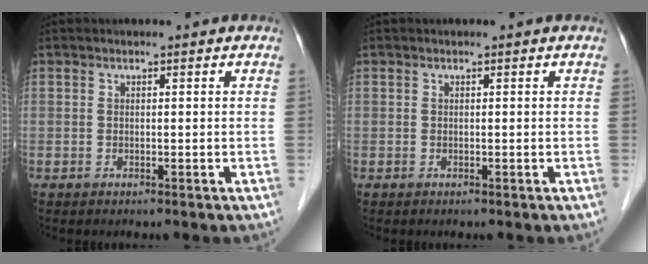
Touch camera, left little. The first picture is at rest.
{"total": 0.0}